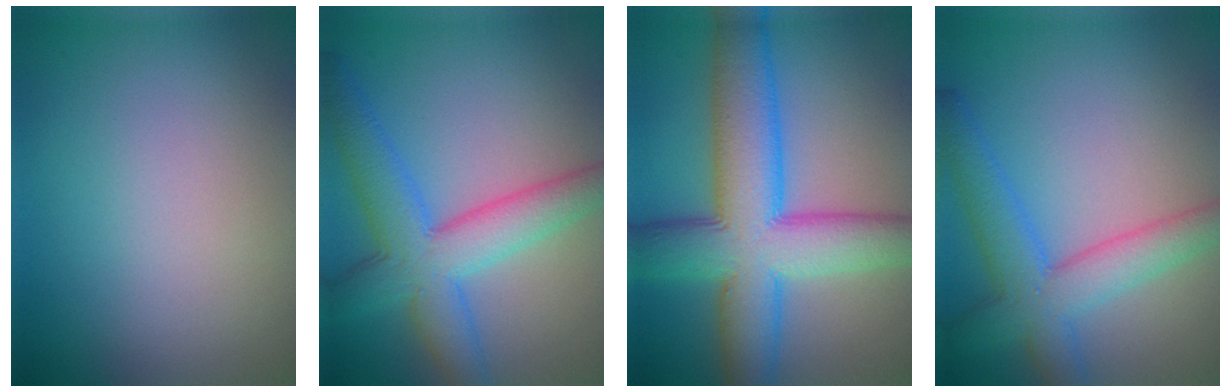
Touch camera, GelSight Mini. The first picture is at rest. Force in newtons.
{"total": 7.0, "press": 7.0, "slide": 0.2}
{"total": 11.0, "press": 11.0, "slide": 0.1}
{"total": 5.7, "press": 5.7, "slide": 0.2}